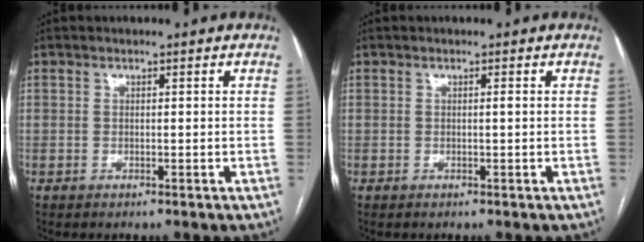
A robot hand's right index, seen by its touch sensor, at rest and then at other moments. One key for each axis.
{"total": 0.0}